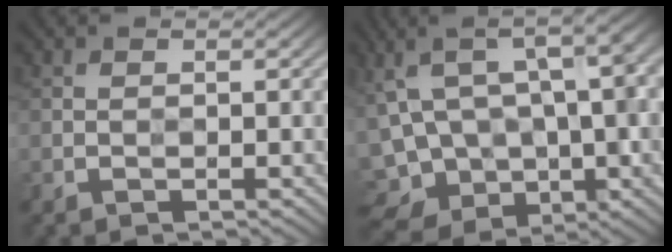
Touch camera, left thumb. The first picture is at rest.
{"total": 15.7, "force": [-0.4, 8.9, 13.0], "torque": [-0.271, -0.023, 0.040]}